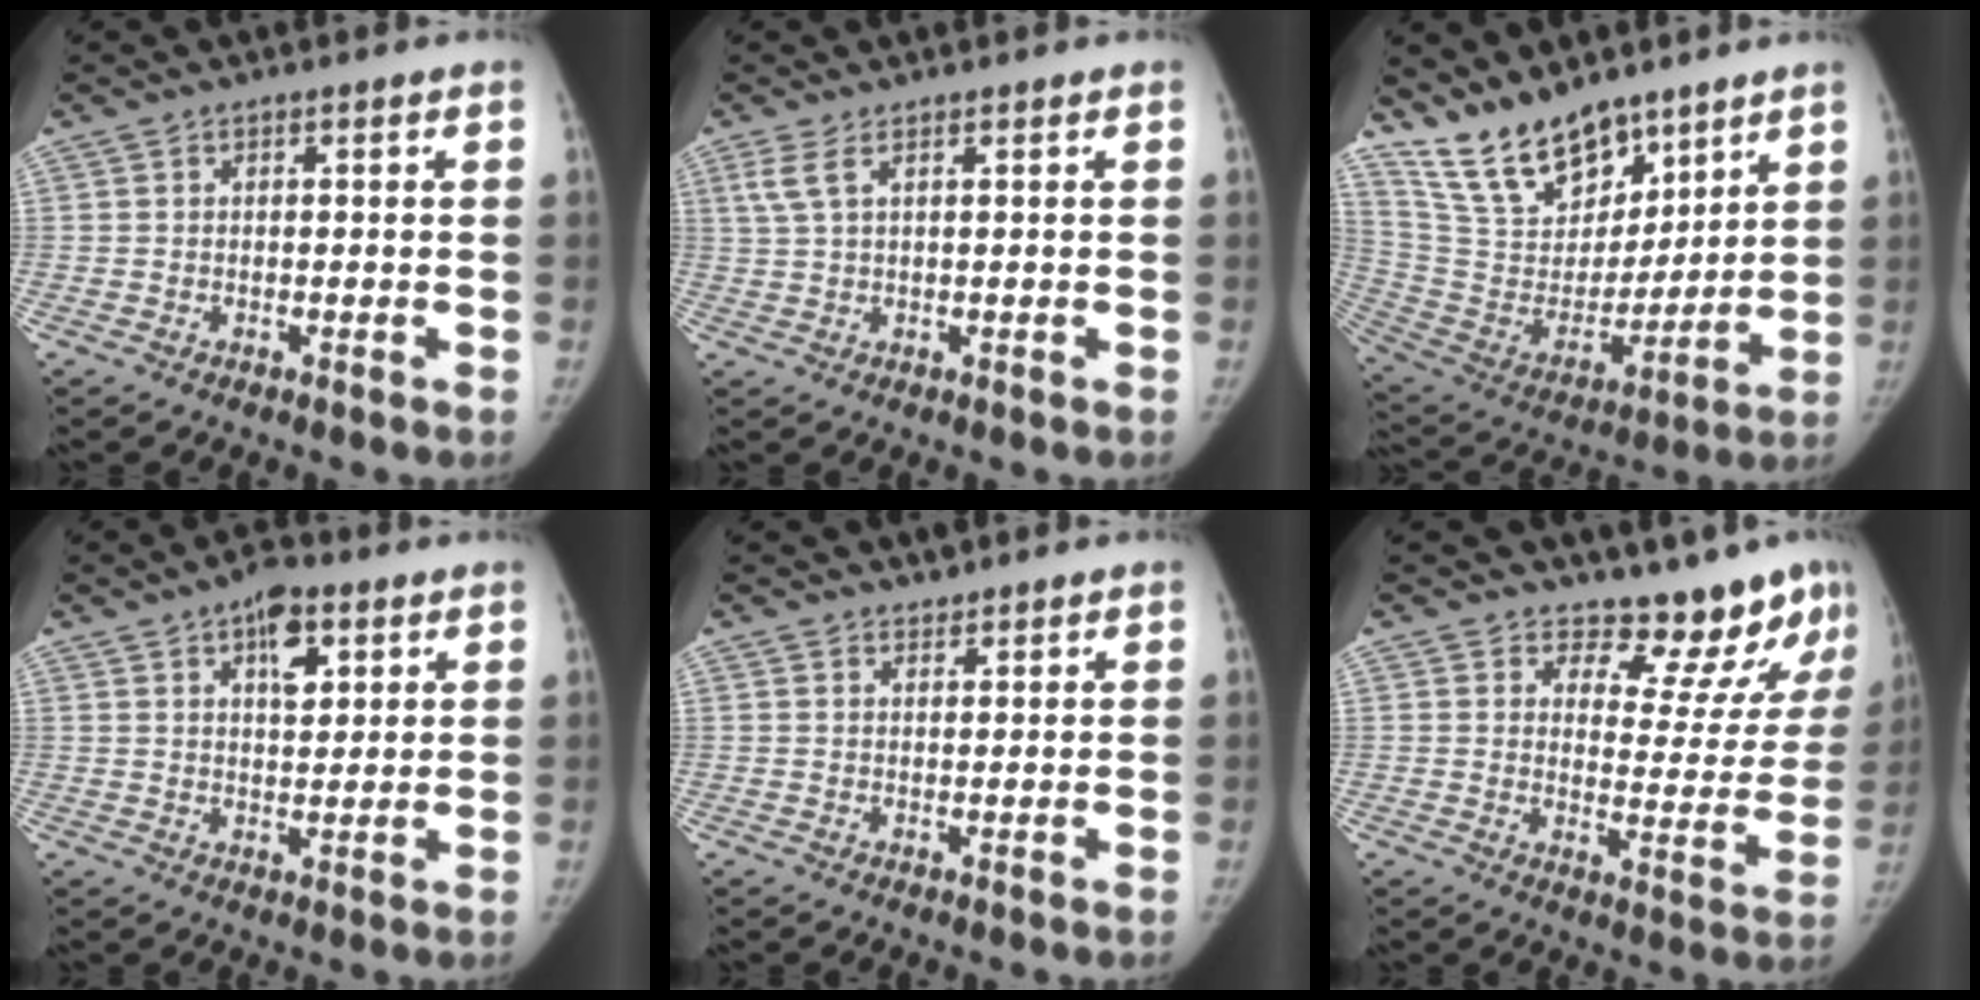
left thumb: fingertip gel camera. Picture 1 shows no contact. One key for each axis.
{"total": 3.0, "fx": 1.6, "fy": 0.9, "fz": 2.4, "tx": -0.066, "ty": 0.006, "tz": 0.042}
{"total": 17.9, "fx": 13.7, "fy": 8.4, "fz": 7.8, "tx": -0.097, "ty": -0.071, "tz": 0.264}
{"total": 7.3, "fx": 3.5, "fy": 3.7, "fz": 5.2, "tx": -0.054, "ty": -0.013, "tz": 0.050}
{"total": 1.6, "fx": 1.5, "fy": 0.6, "fz": 0.2, "tx": 0.006, "ty": -0.012, "tz": 0.023}
{"total": 12.5, "fx": 11.1, "fy": 4.9, "fz": 3.0, "tx": 0.013, "ty": -0.100, "tz": 0.138}